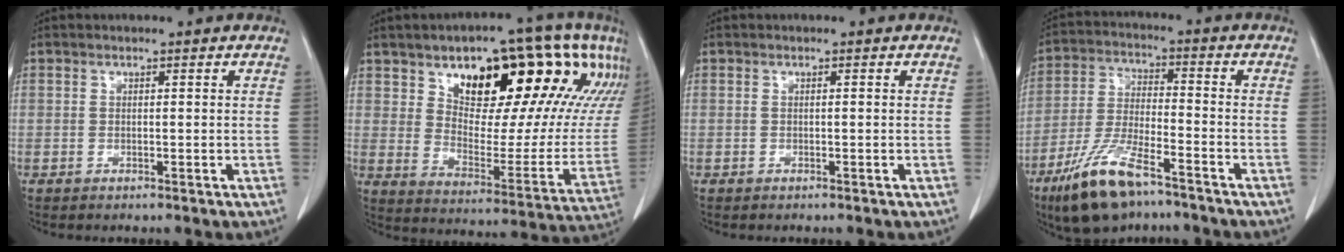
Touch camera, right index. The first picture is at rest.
{"total": 27.9, "force": [15.1, 9.6, 21.4], "torque": [-0.260, 0.026, 0.215]}
{"total": 0.0}
{"total": 12.6, "force": [-8.5, 3.1, 8.8], "torque": [-0.184, -0.023, -0.157]}